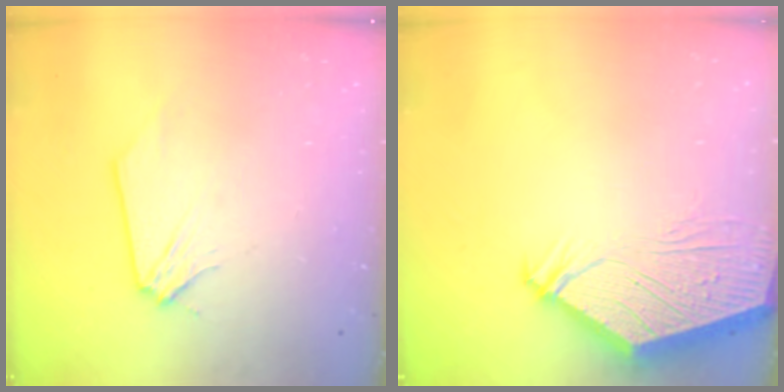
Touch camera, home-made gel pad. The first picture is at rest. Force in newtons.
{"total": 10.4, "press": 10.3, "slide": 1.3}